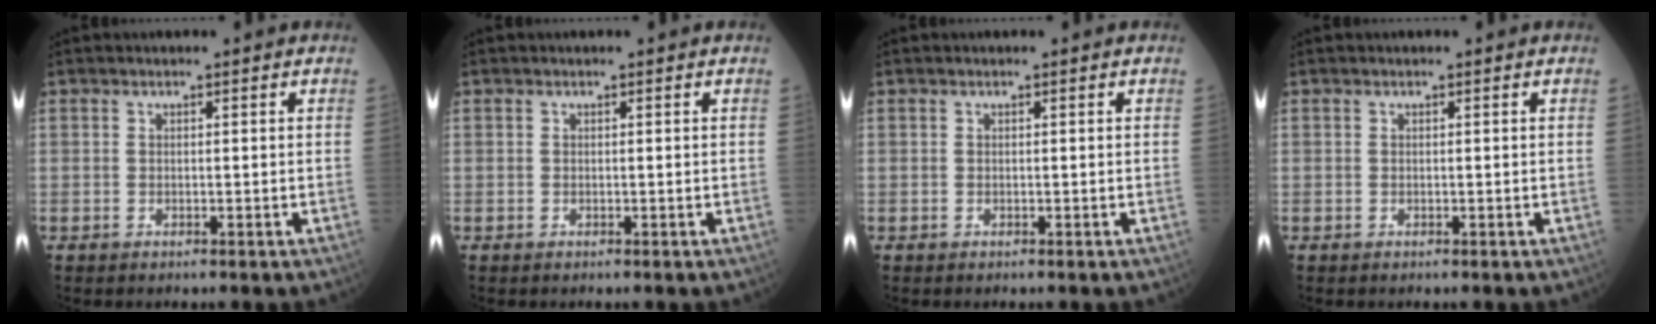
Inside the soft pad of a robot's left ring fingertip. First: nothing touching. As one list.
[{"total": 0.0}, {"total": 0.0}, {"total": 0.0}]